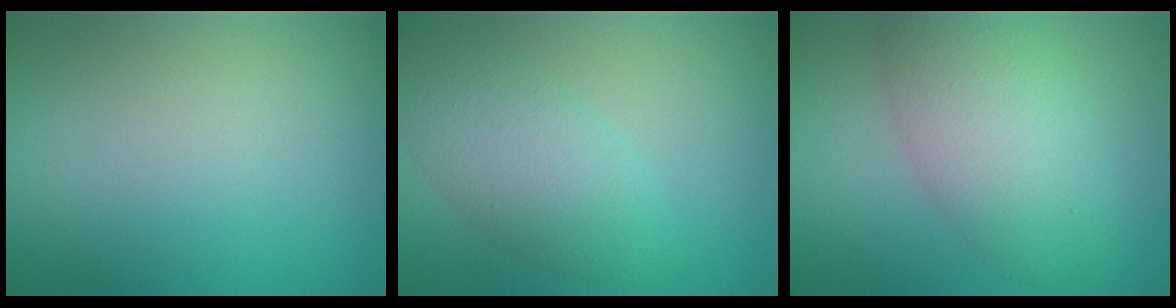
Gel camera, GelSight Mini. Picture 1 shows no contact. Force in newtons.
{"total": 4.8, "press": 4.8, "slide": 0.2}
{"total": 6.8, "press": 6.8, "slide": 0.2}